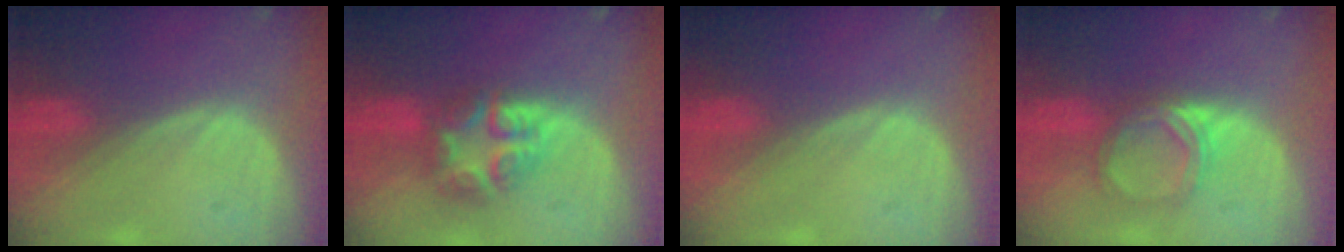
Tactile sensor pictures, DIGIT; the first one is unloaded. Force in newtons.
{"total": 7.6, "press": 6.7, "slide": 3.6}
{"total": 0.0}
{"total": 5.2, "press": 4.7, "slide": 2.3}